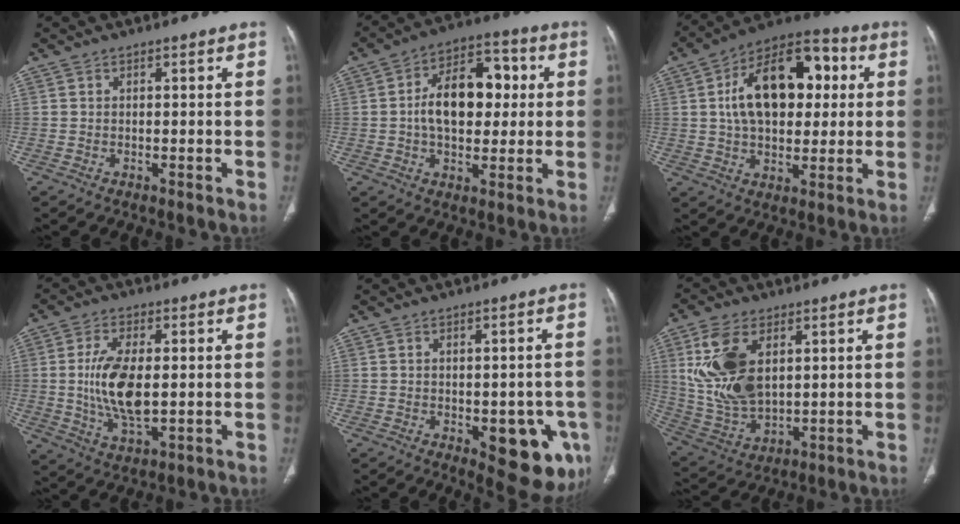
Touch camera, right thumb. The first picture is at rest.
{"total": 14.9, "force": [1.3, 9.2, 11.6], "torque": [-0.151, 0.025, 0.014]}
{"total": 20.3, "force": [3.8, 12.1, 15.9], "torque": [-0.225, 0.022, 0.055]}
{"total": 11.4, "force": [0.2, 5.4, 10.1], "torque": [-0.202, -0.011, 0.008]}
{"total": 12.8, "force": [-4.2, 5.9, 10.5], "torque": [-0.098, 0.002, -0.036]}
{"total": 15.2, "force": [4.2, 8.8, 11.7], "torque": [-0.236, -0.015, 0.095]}